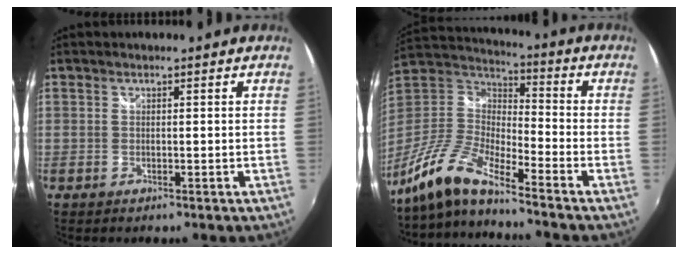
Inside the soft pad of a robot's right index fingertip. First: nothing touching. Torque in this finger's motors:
{"motor_torque": [1.13, -1.00, 0.52, 0.12]}